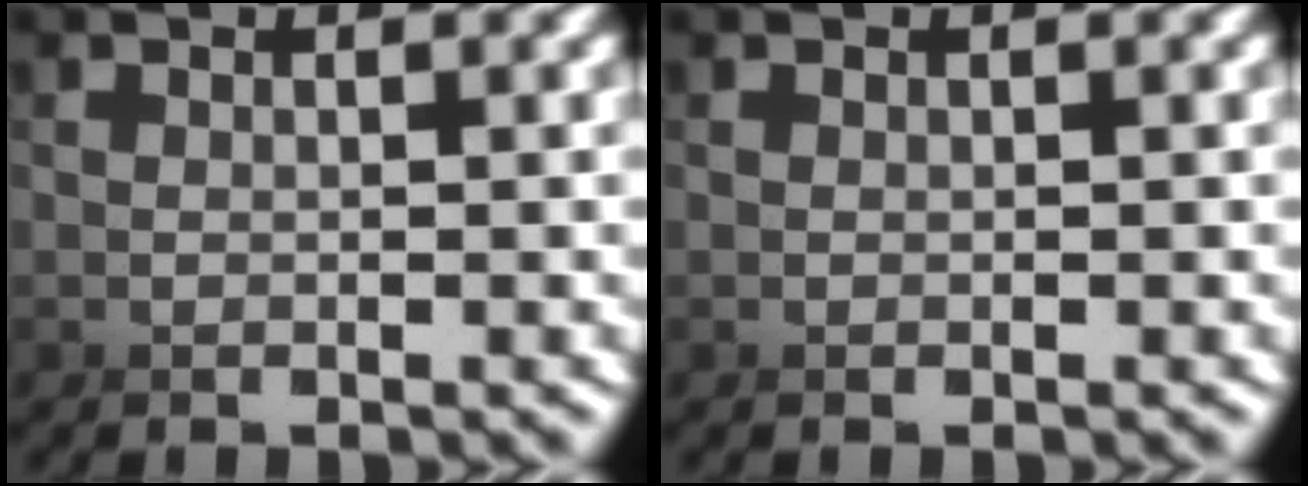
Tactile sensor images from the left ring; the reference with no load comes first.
{"total": 0.0}